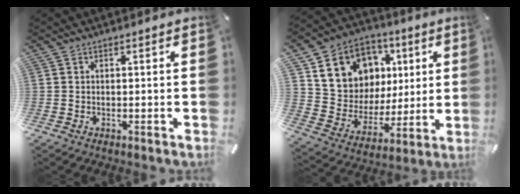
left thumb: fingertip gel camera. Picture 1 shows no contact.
{"total": 14.3, "force": [5.8, 12.6, 3.8], "torque": [-0.062, -0.038, 0.120]}